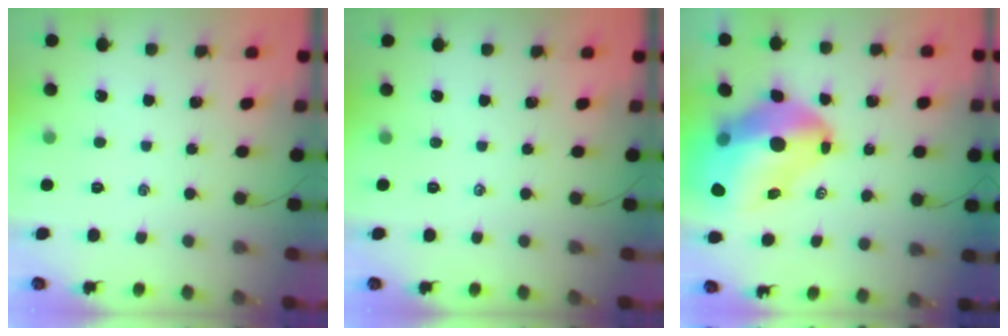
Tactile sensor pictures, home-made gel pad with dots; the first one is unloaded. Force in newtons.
{"total": 0.0}
{"total": 19.1, "press": 18.3, "slide": 5.6}